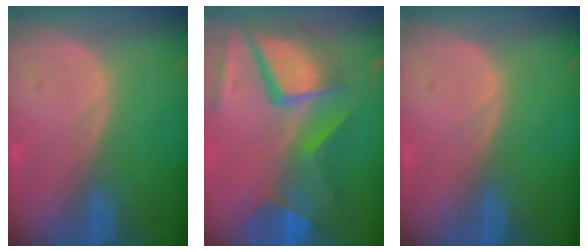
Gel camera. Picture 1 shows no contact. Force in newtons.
{"total": 12.1, "press": 9.9, "slide": 7.0}
{"total": 0.0}